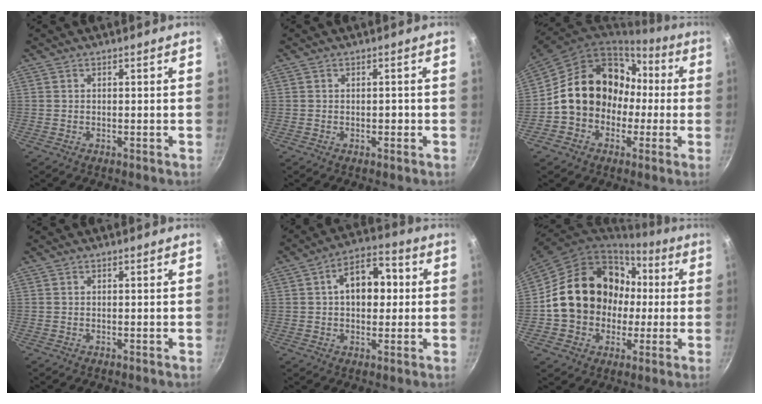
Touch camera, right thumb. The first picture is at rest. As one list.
[{"total": 1.0, "force": [-0.4, 0.6, 0.7], "torque": [-0.002, 0.003, -0.007]}, {"total": 17.9, "force": [-0.7, 14.8, 10.0], "torque": [-0.130, 0.070, -0.010]}, {"total": 0.0}, {"total": 11.2, "force": [1.4, 7.2, 8.4], "torque": [-0.087, 0.020, 0.009]}, {"total": 20.6, "force": [0.6, 17.1, 11.4], "torque": [-0.169, 0.048, 0.020]}]